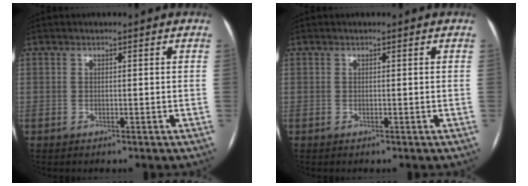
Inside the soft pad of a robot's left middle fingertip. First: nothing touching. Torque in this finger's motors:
{"motor_torque": [0.00, 0.00, 0.00, 0.00]}